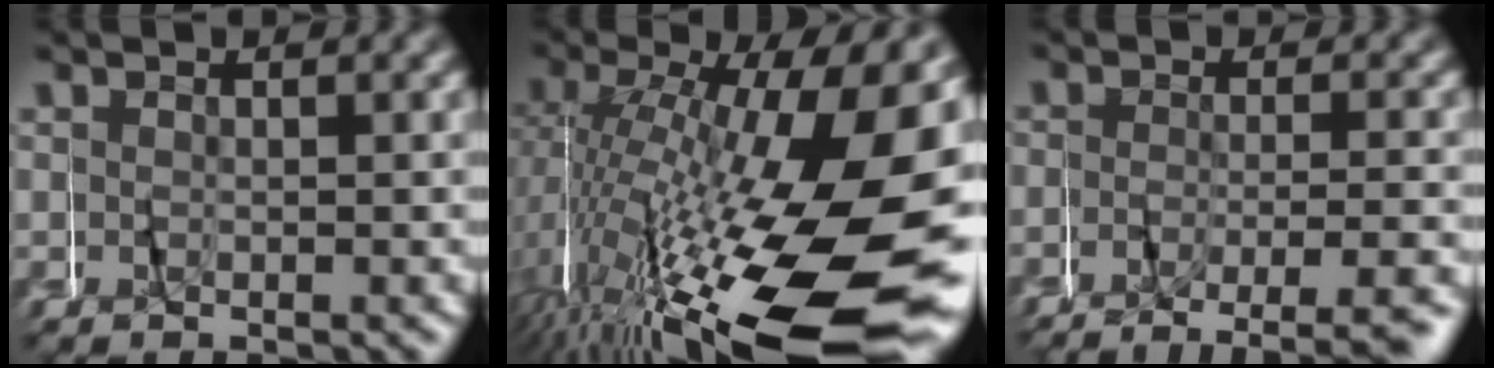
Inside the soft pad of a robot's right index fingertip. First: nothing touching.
{"total": 19.1, "force": [-5.7, 7.0, 16.9], "torque": [-0.244, -0.035, -0.056]}
{"total": 4.4, "force": [-3.5, 1.2, 2.4], "torque": [-0.037, -0.011, -0.055]}